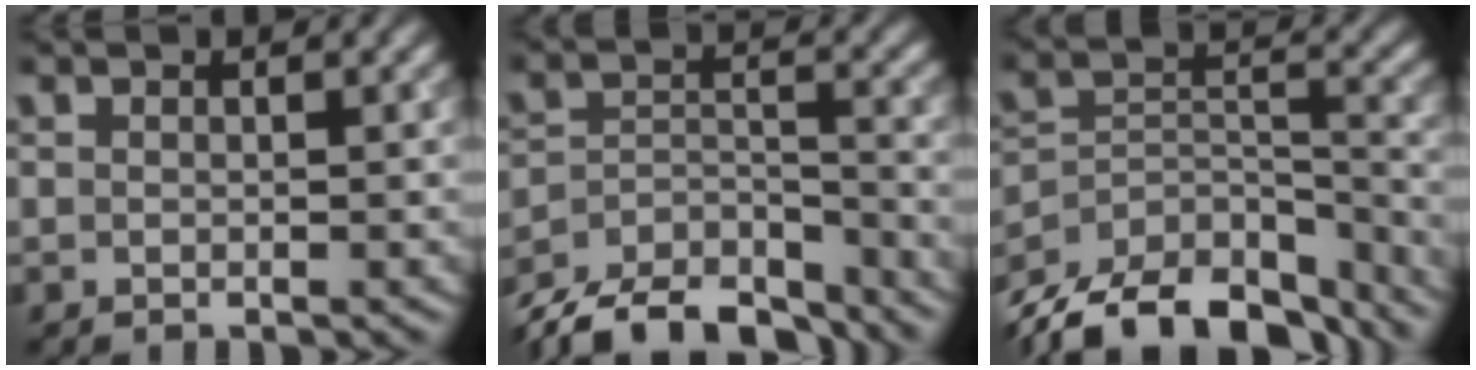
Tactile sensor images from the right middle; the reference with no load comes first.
{"total": 11.0, "force": [-9.8, 3.8, 3.3], "torque": [-0.056, -0.005, -0.150]}
{"total": 13.6, "force": [-11.5, 5.8, 4.5], "torque": [-0.080, -0.002, -0.165]}